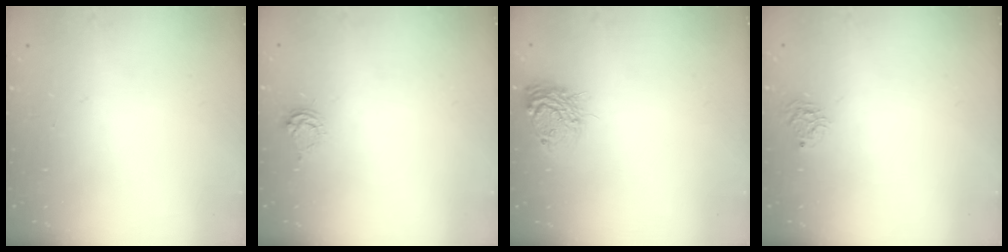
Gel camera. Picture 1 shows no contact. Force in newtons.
{"total": 4.0, "press": 4.0, "slide": 0.5}
{"total": 10.3, "press": 10.3, "slide": 0.7}
{"total": 5.1, "press": 5.0, "slide": 0.4}